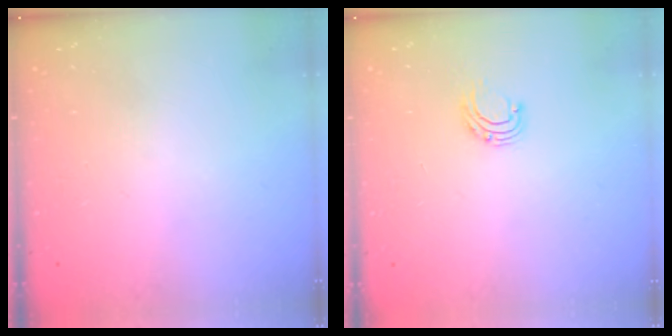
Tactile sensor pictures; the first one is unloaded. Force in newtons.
{"total": 5.1, "press": 5.1, "slide": 0.4}